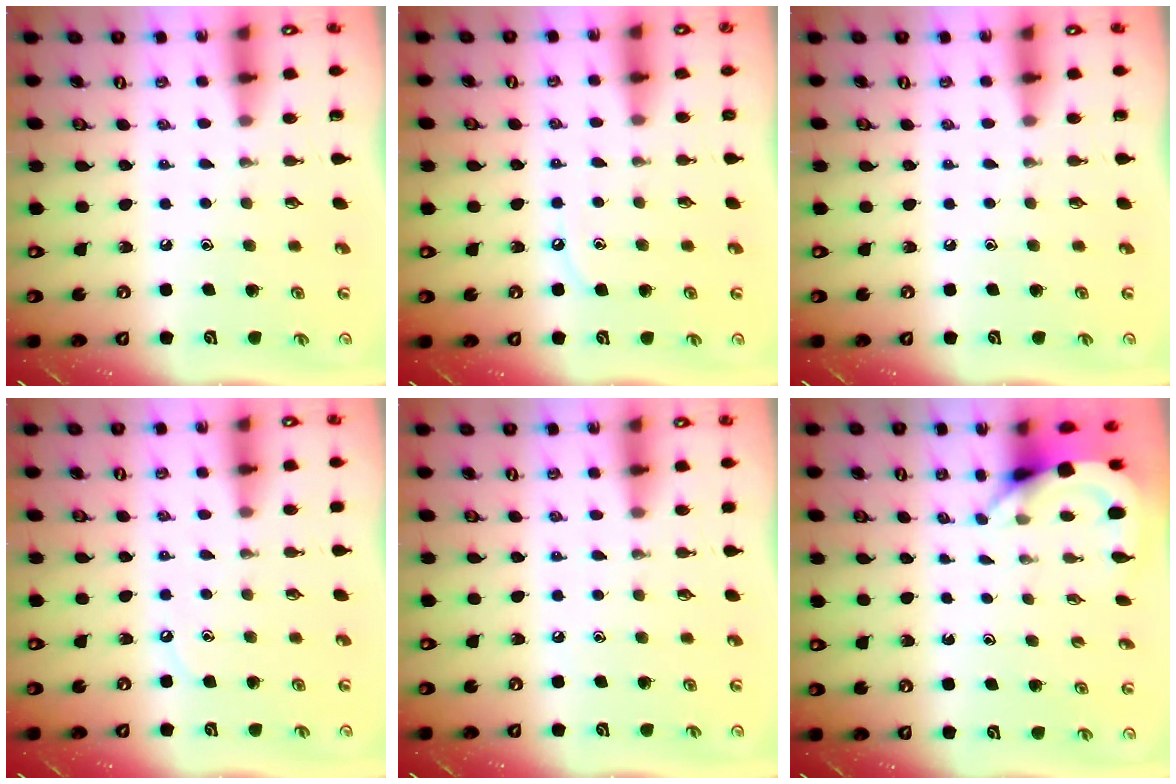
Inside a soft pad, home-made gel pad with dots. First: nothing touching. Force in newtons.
{"total": 5.2, "press": 5.1, "slide": 0.7}
{"total": 0.0}
{"total": 3.8, "press": 3.8, "slide": 0.5}
{"total": 3.3, "press": 3.2, "slide": 0.5}
{"total": 3.9, "press": 3.9, "slide": 0.3}